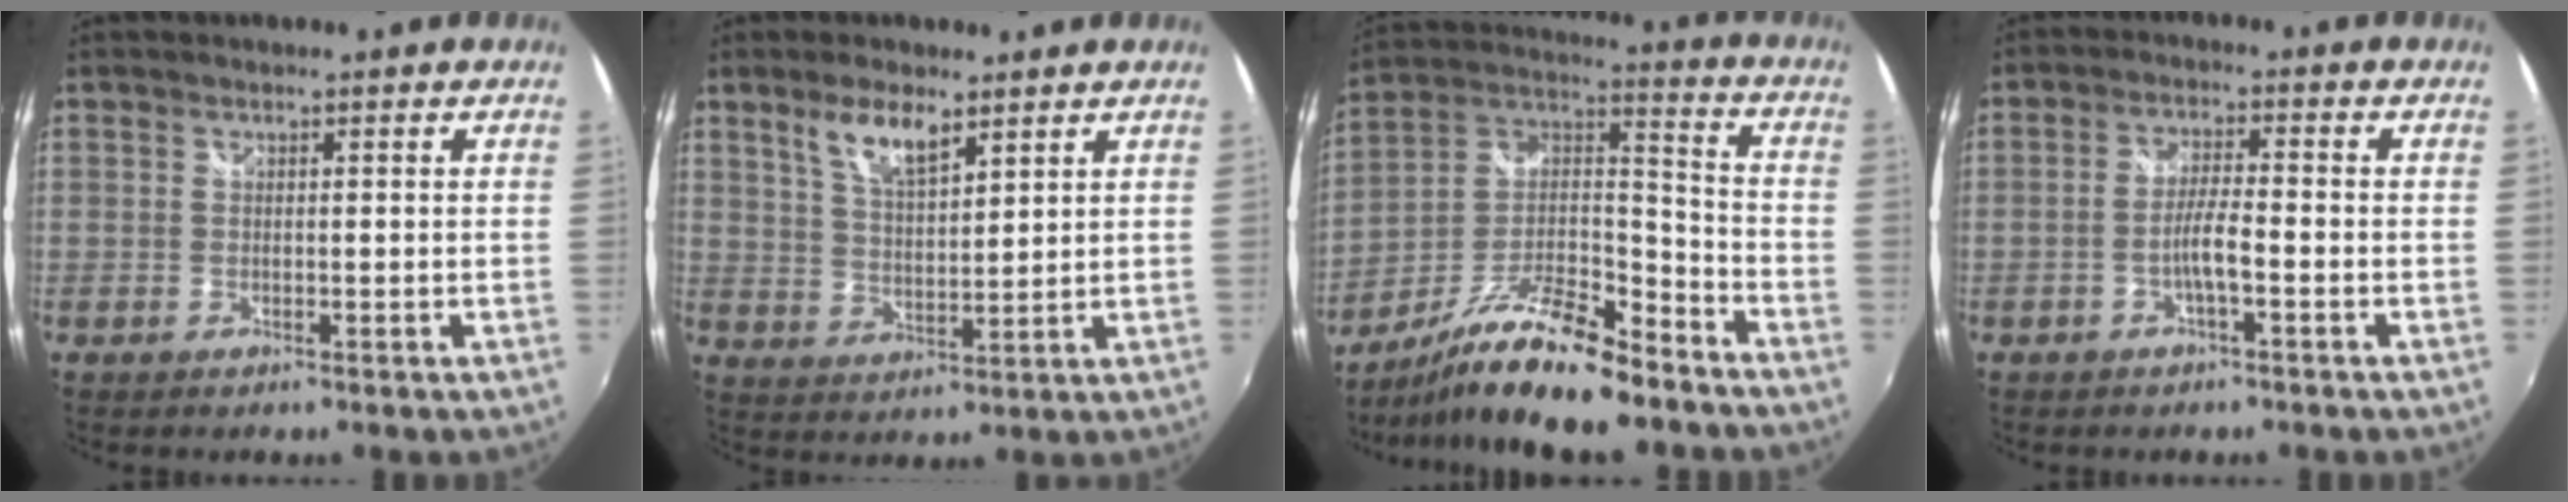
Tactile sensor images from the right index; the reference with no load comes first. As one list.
[{"total": 6.9, "force": [4.5, 2.2, 4.8], "torque": [-0.089, 0.002, 0.088]}, {"total": 18.2, "force": [-13.5, 4.5, 11.3], "torque": [-0.221, -0.002, -0.236]}, {"total": 4.2, "force": [-1.9, 0.2, 3.7], "torque": [-0.075, 0.003, -0.035]}]